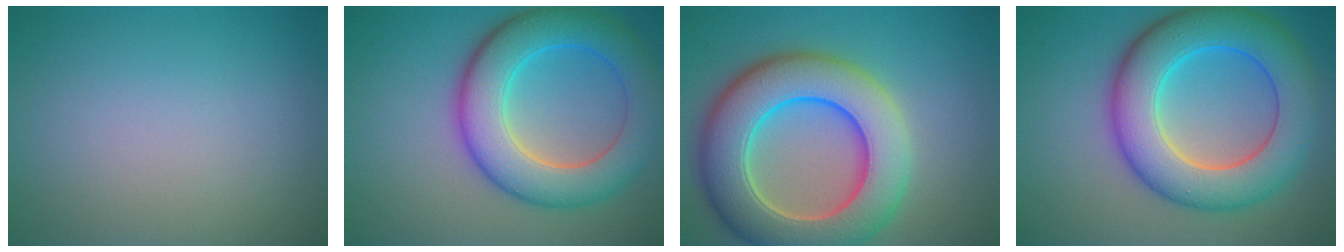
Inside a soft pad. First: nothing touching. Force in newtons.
{"total": 8.7, "press": 8.7, "slide": 0.5}
{"total": 11.2, "press": 11.2, "slide": 0.6}
{"total": 10.2, "press": 10.2, "slide": 0.2}